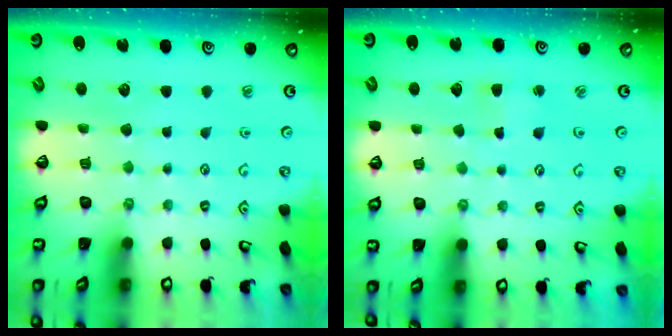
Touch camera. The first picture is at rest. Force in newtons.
{"total": 3.0, "press": 3.0, "slide": 0.3}